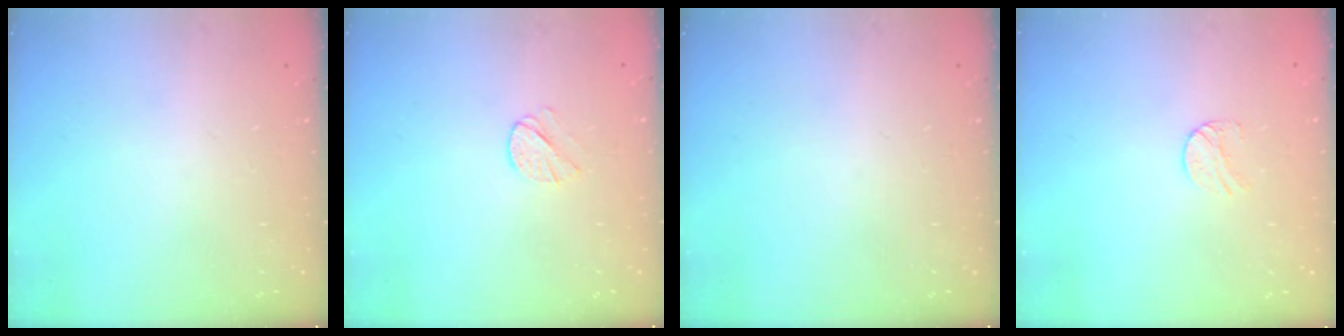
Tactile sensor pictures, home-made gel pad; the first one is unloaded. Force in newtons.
{"total": 4.5, "press": 4.5, "slide": 0.6}
{"total": 0.0}
{"total": 5.5, "press": 5.5, "slide": 0.4}